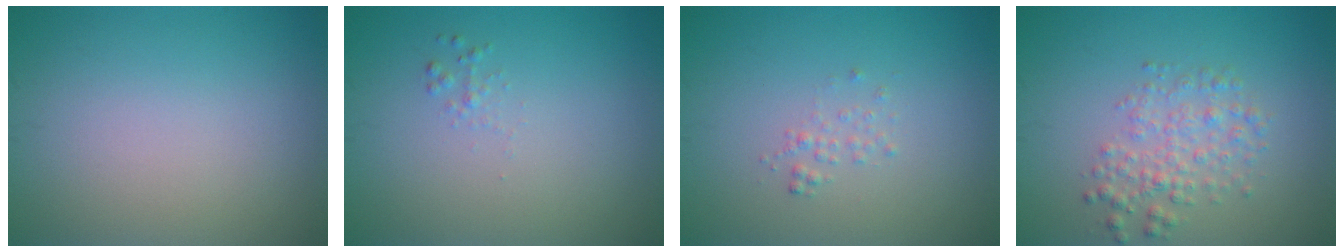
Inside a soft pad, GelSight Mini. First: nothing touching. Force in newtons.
{"total": 0.6, "press": 0.6, "slide": 0.0}
{"total": 0.9, "press": 0.9, "slide": 0.1}
{"total": 2.9, "press": 2.9, "slide": 0.1}